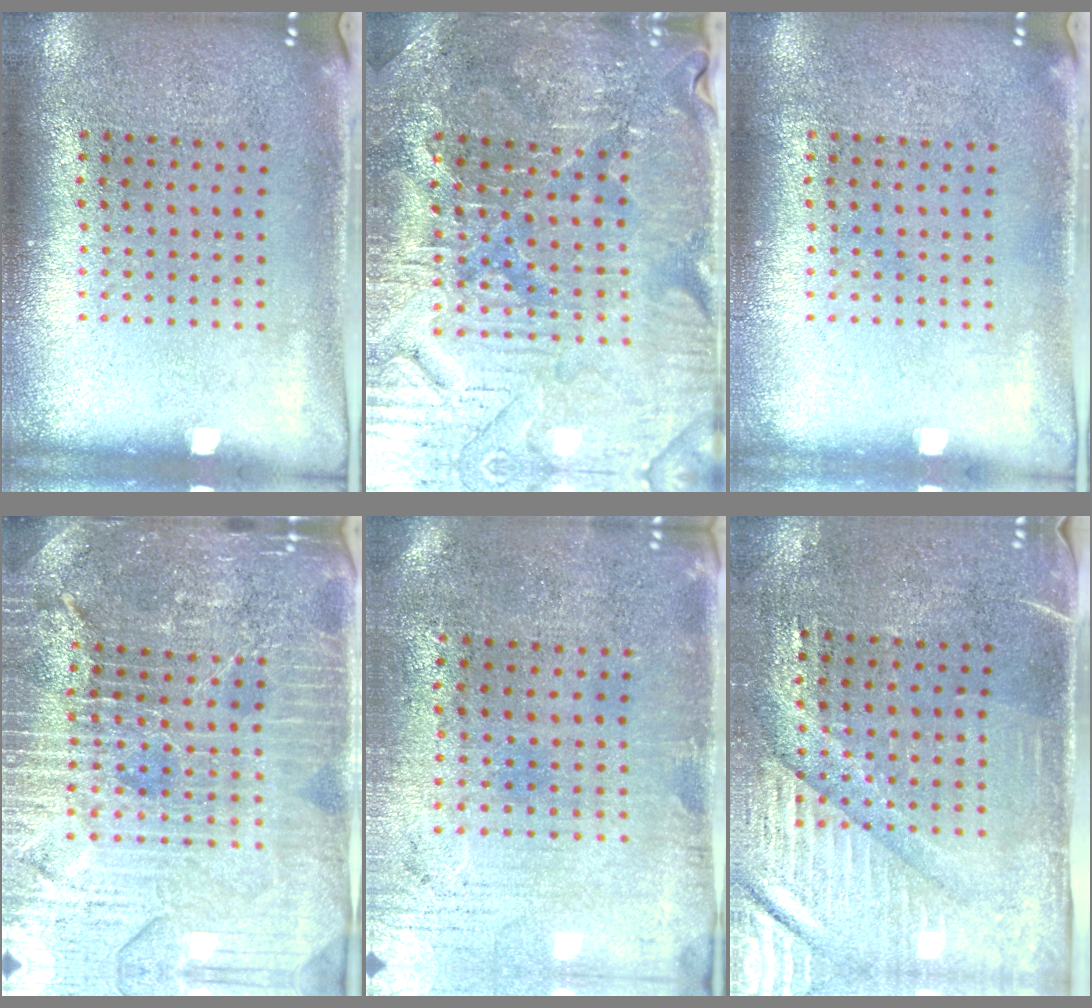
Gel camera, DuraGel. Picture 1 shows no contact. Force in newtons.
{"total": 3.8, "press": 3.7, "slide": 0.5}
{"total": 0.0}
{"total": 5.0, "press": 4.7, "slide": 2.0}
{"total": 0.5, "press": 0.2, "slide": 0.5}
{"total": 3.5, "press": 3.2, "slide": 1.4}